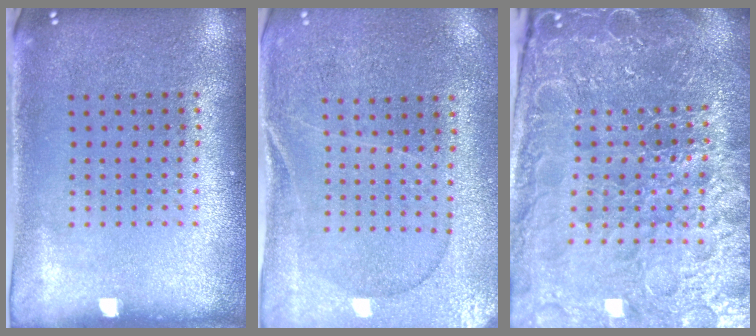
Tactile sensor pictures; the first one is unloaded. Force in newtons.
{"total": 0.6, "press": 0.5, "slide": 0.3}
{"total": 6.2, "press": 5.5, "slide": 2.8}